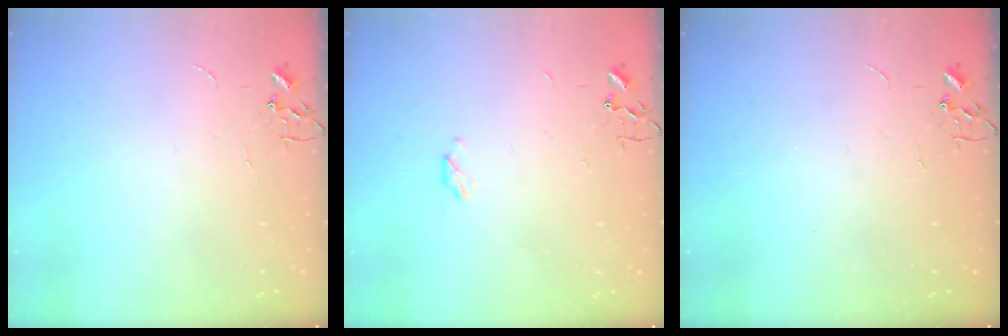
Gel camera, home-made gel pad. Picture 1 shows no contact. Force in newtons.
{"total": 2.9, "press": 2.9, "slide": 0.5}
{"total": 0.0}